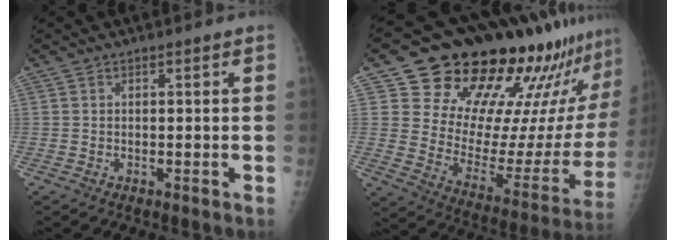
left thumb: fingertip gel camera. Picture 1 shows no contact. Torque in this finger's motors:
{"motor_torque": [0.69, 0.77, 1.41, -1.36, 0.15]}